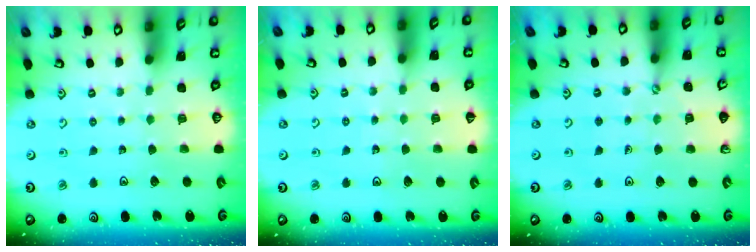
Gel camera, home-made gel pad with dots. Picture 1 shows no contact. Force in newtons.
{"total": 4.2, "press": 4.2, "slide": 0.5}
{"total": 1.9, "press": 1.9, "slide": 0.2}